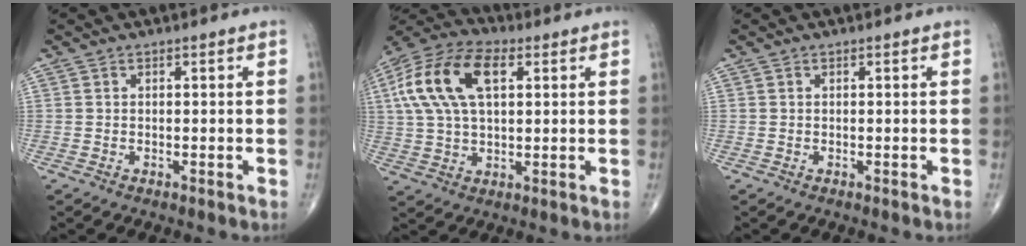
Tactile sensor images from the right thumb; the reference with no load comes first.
{"total": 16.4, "force": [4.6, 8.9, 13.0], "torque": [-0.257, 0.020, 0.079]}
{"total": 0.0}